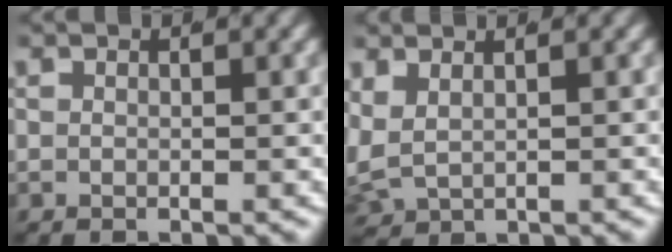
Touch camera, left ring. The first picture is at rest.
{"total": 4.2, "force": [1.1, 3.6, 2.0], "torque": [-0.068, -0.007, 0.028]}